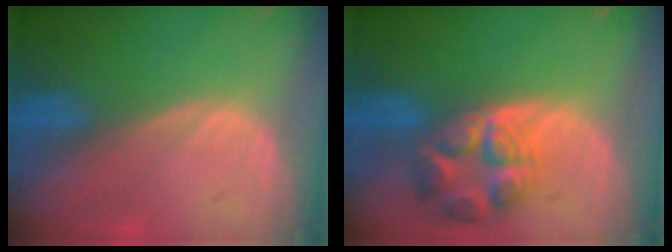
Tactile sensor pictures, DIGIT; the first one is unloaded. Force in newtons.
{"total": 7.6, "press": 6.8, "slide": 3.4}